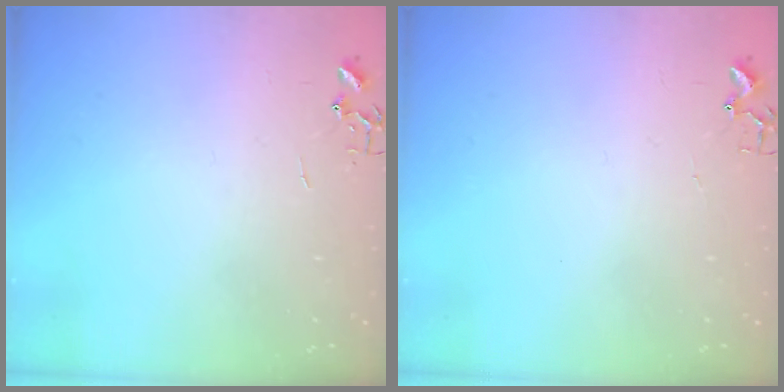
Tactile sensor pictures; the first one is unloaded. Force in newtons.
{"total": 1.9, "press": 1.9, "slide": 0.2}